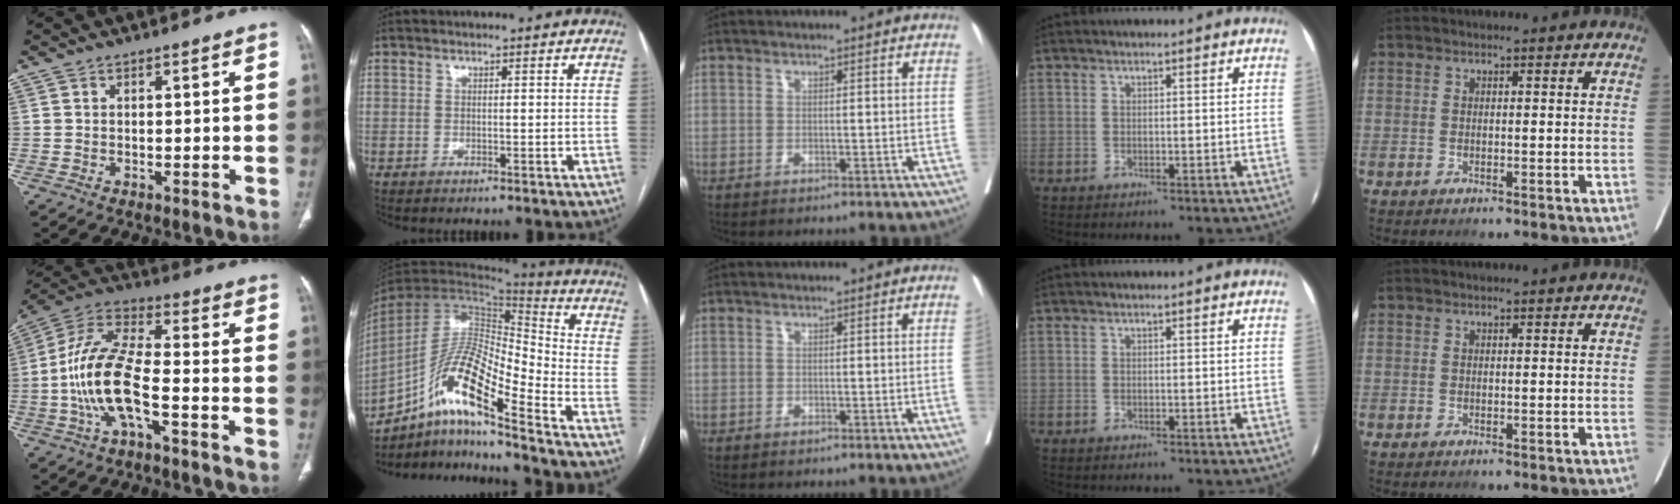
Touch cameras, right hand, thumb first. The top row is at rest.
{"thumb": {"total": 14.3, "force": [-4.1, 5.3, 12.7], "torque": [-0.268, 0.043, -0.080]}, "index": {"total": 16.6, "force": [-10.4, 1.6, 12.8], "torque": [-0.250, 0.008, -0.187]}, "middle": {"total": 1.0, "force": [0.0, -0.1, 1.0], "torque": [-0.014, 0.005, -0.001]}}